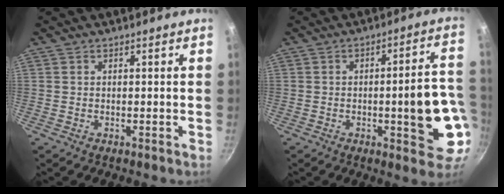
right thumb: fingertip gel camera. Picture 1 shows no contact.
{"total": 13.7, "force": [-2.6, 4.3, 12.8], "torque": [-0.139, 0.020, -0.031]}